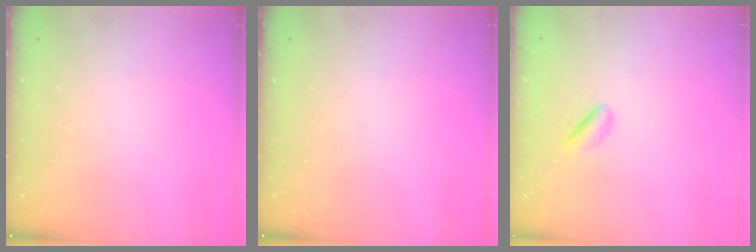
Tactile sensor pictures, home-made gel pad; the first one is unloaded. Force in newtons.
{"total": 0.0}
{"total": 2.8, "press": 2.6, "slide": 0.9}